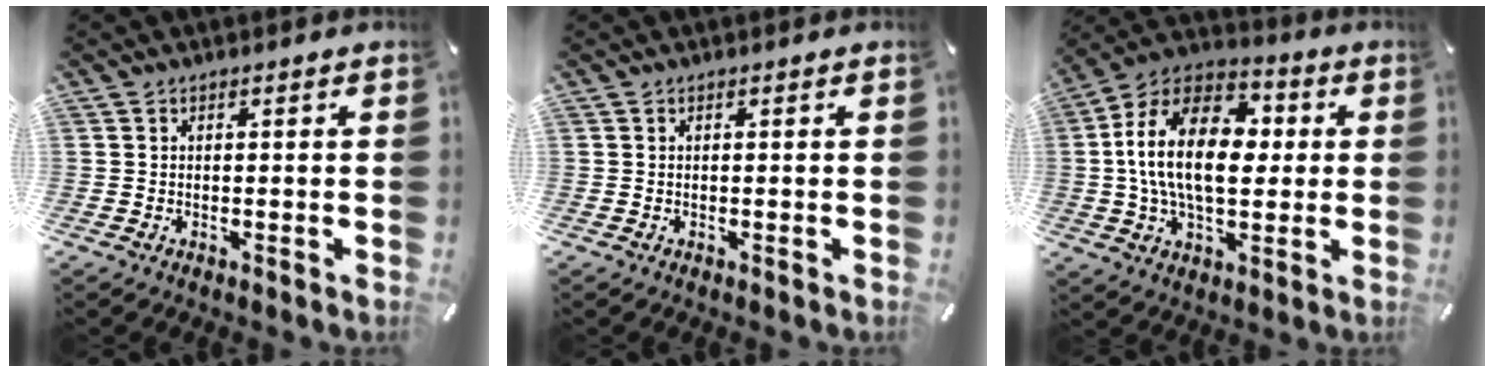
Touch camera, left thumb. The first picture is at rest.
{"total": 0.0}
{"total": 19.8, "force": [1.0, 12.7, 15.2], "torque": [-0.299, 0.008, 0.010]}